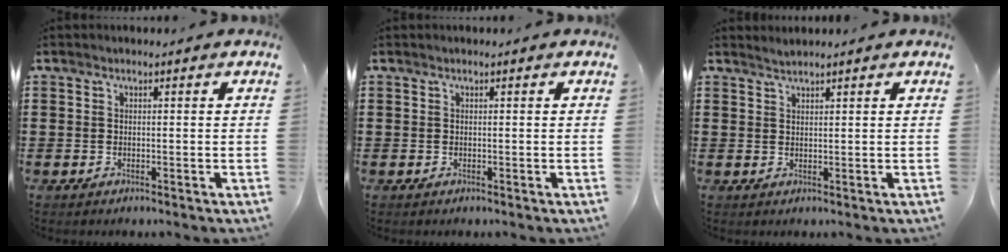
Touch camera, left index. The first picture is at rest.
{"total": 0.0}
{"total": 1.0, "force": [1.0, -0.2, 0.1], "torque": [-0.003, -0.001, 0.021]}